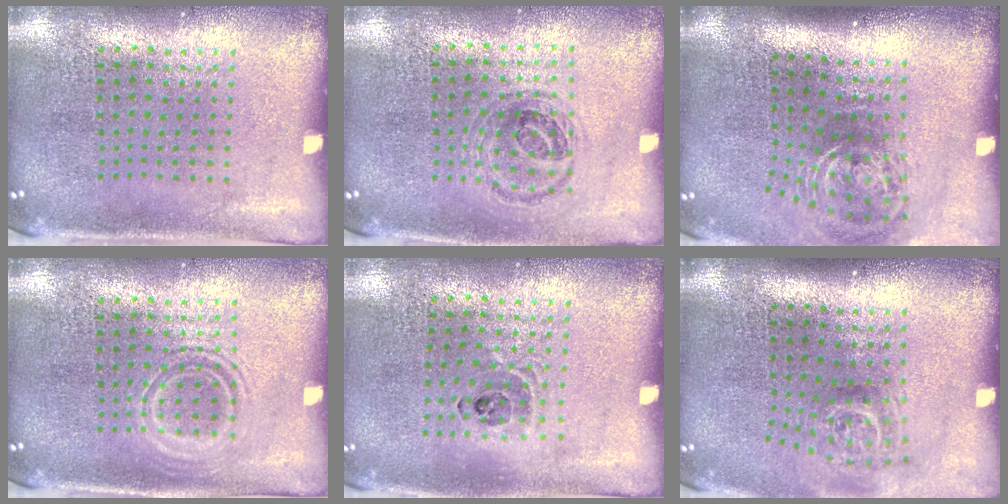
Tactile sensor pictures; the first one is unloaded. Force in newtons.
{"total": 1.0, "press": 0.9, "slide": 0.4}
{"total": 2.2, "press": 1.3, "slide": 1.7}
{"total": 1.1, "press": 1.0, "slide": 0.2}
{"total": 0.9, "press": 0.9, "slide": 0.1}
{"total": 1.8, "press": 1.2, "slide": 1.3}